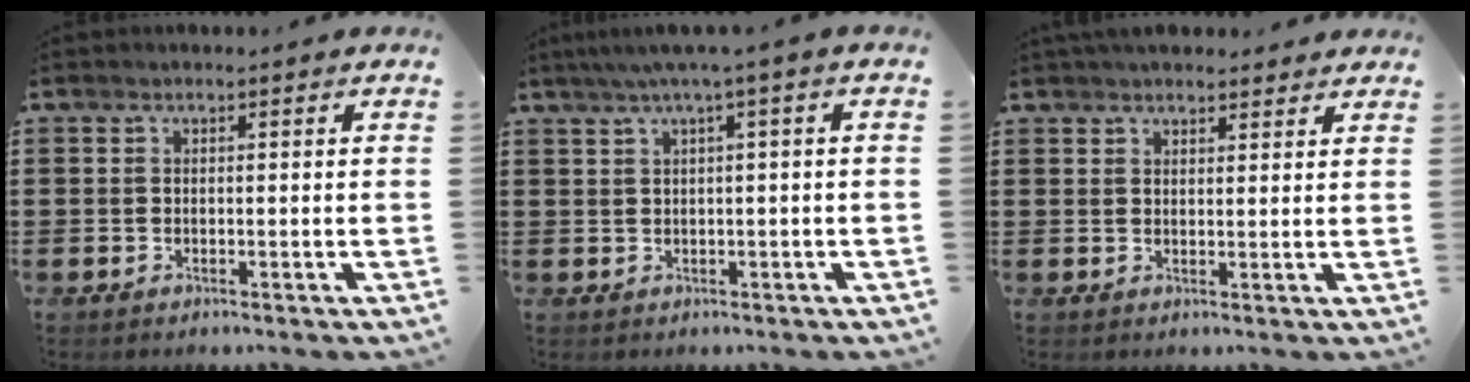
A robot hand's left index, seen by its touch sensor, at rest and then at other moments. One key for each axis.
{"total": 2.6, "fx": 0.3, "fy": -0.2, "fz": 2.6, "tx": -0.047, "ty": -0.003, "tz": 0.003}
{"total": 3.1, "fx": 2.9, "fy": 0.7, "fz": 0.7, "tx": -0.020, "ty": -0.002, "tz": 0.056}